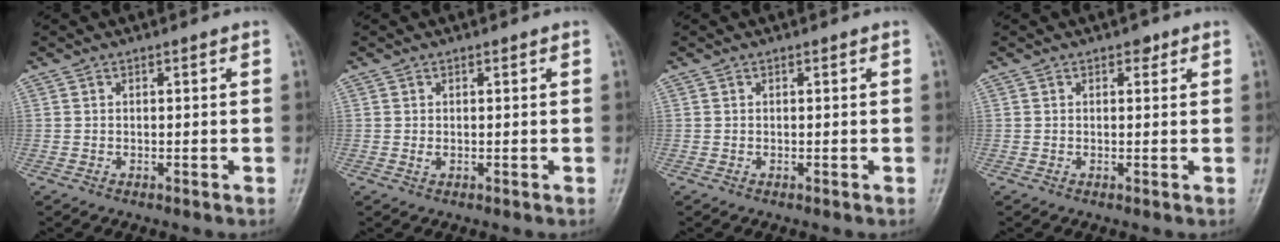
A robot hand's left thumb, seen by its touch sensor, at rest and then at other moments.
{"total": 0.9, "force": [0.2, 0.5, 0.7], "torque": [-0.011, -0.001, 0.007]}
{"total": 0.0}
{"total": 1.5, "force": [0.9, 0.9, 0.7], "torque": [0.000, -0.002, 0.008]}